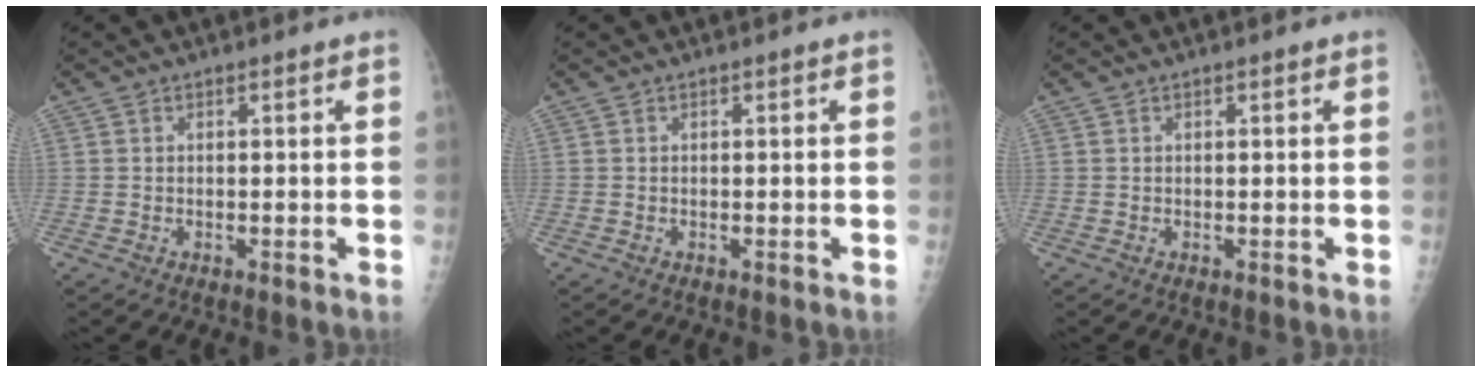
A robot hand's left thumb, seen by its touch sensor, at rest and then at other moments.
{"total": 0.0}
{"total": 0.0}